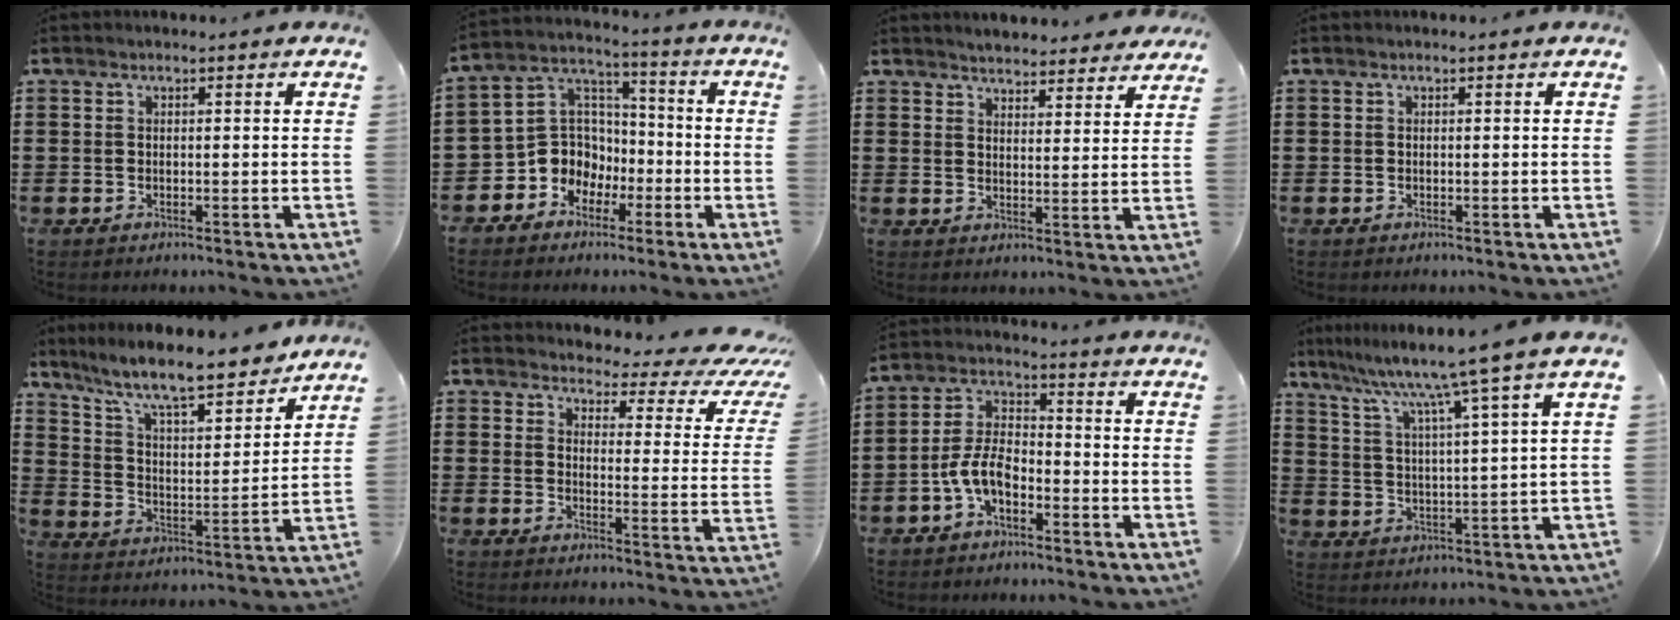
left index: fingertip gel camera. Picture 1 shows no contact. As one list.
[{"total": 8.4, "force": [-3.1, 7.7, 1.3], "torque": [-0.078, -0.001, -0.063]}, {"total": 3.9, "force": [3.9, 0.3, 0.0], "torque": [-0.006, -0.022, 0.070]}, {"total": 0.0}, {"total": 9.8, "force": [8.5, 0.8, 4.6], "torque": [-0.124, -0.051, 0.144]}, {"total": 4.0, "force": [3.2, 1.0, 2.1], "torque": [-0.046, -0.026, 0.046]}, {"total": 6.2, "force": [-3.4, 2.9, 4.3], "torque": [-0.108, 0.003, -0.073]}, {"total": 8.6, "force": [6.8, -1.8, 4.9], "torque": [-0.121, -0.044, 0.103]}]